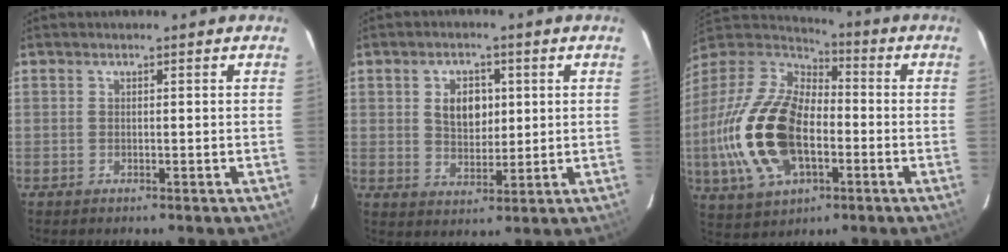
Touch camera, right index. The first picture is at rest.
{"total": 6.6, "force": [1.6, 4.4, 4.6], "torque": [-0.077, 0.008, 0.033]}
{"total": 23.8, "force": [-5.1, 13.5, 18.9], "torque": [-0.419, -0.009, -0.087]}